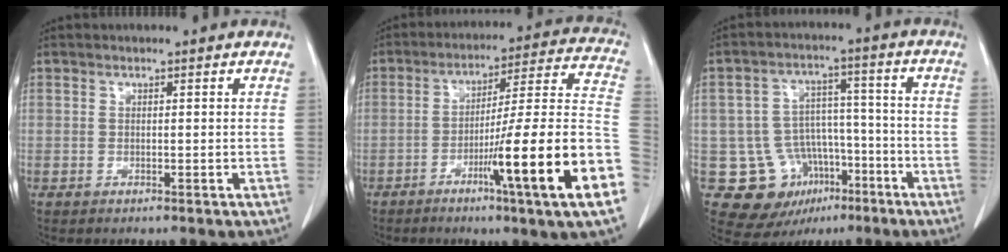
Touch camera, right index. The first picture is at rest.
{"total": 20.7, "force": [-7.9, -1.4, 19.1], "torque": [-0.237, -0.006, -0.125]}
{"total": 12.8, "force": [-5.5, 10.6, 4.5], "torque": [-0.074, 0.045, -0.070]}